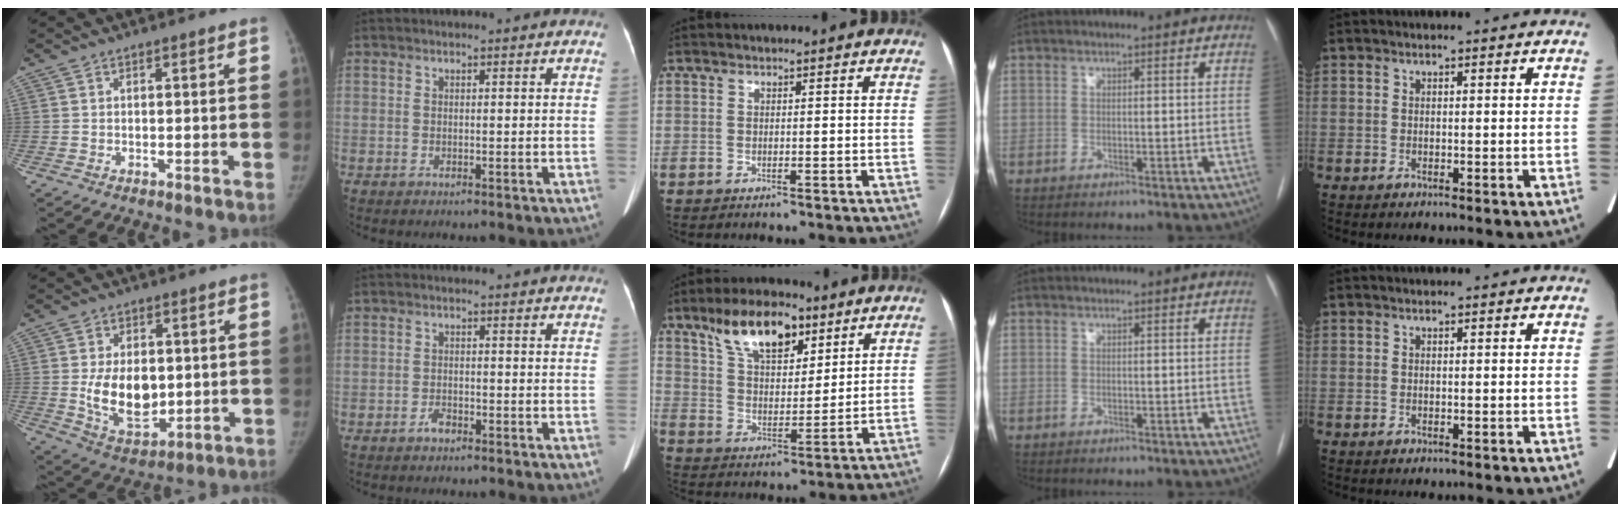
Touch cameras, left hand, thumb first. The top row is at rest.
{"thumb": {"total": 12.2, "force": [0.3, 7.7, 9.5], "torque": [-0.130, -0.018, 0.023]}, "index": {"total": 1.6, "force": [-1.2, 0.7, 0.8], "torque": [-0.014, 0.002, -0.019]}, "middle": {"total": 11.6, "force": [7.4, 5.0, 7.4], "torque": [-0.133, 0.016, 0.135]}}